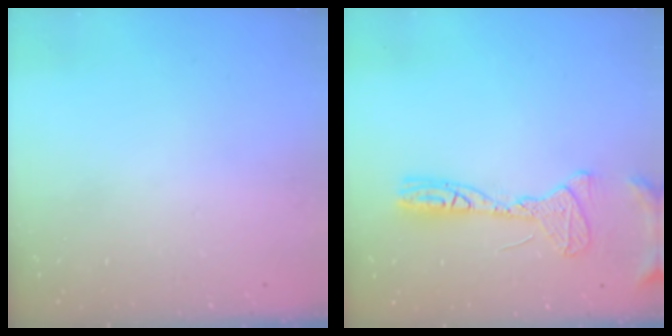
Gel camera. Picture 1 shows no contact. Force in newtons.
{"total": 12.5, "press": 12.3, "slide": 2.3}